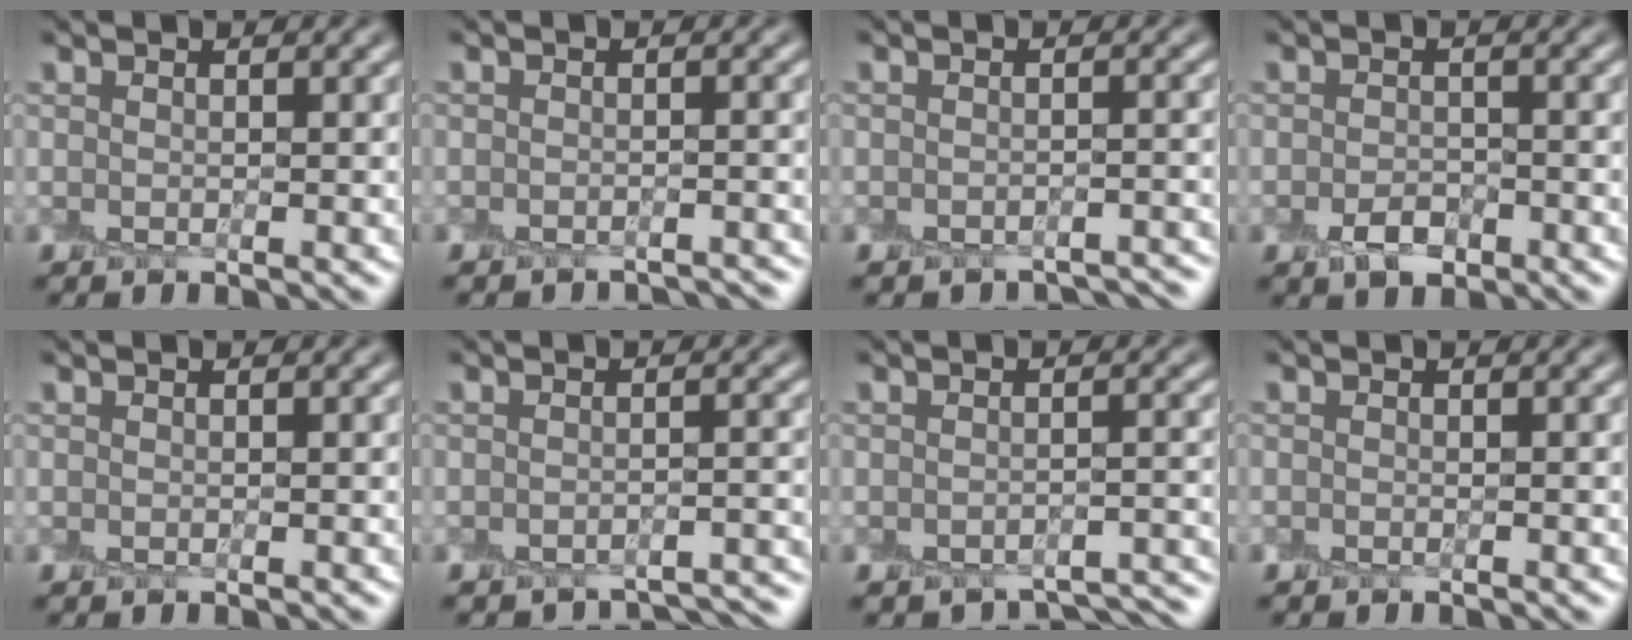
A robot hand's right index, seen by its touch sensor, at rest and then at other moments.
{"total": 3.5, "force": [-3.3, 1.0, 0.2], "torque": [0.002, 0.002, -0.043]}
{"total": 4.3, "force": [-4.0, 1.5, 0.7], "torque": [-0.004, -0.001, -0.050]}
{"total": 2.0, "force": [-0.8, 1.4, 1.2], "torque": [-0.018, 0.003, -0.014]}
{"total": 0.0}
{"total": 5.0, "force": [-4.8, 1.1, 1.0], "torque": [-0.019, -0.004, -0.057]}
{"total": 5.0, "force": [-4.5, 1.5, 1.4], "torque": [-0.024, -0.007, -0.053]}
{"total": 0.0}